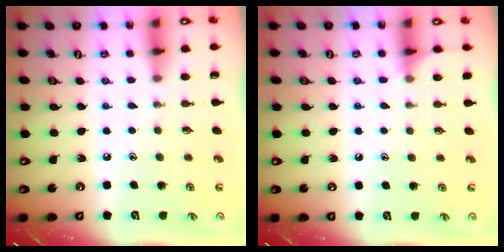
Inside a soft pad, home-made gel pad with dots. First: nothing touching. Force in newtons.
{"total": 4.7, "press": 4.7, "slide": 0.6}